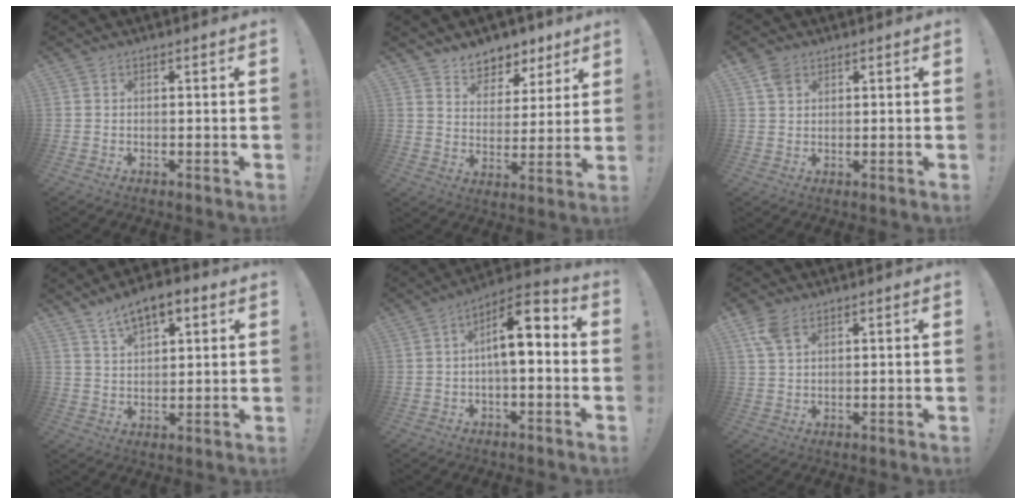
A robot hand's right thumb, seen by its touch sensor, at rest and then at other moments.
{"total": 7.5, "force": [5.8, 4.8, 0.9], "torque": [-0.012, -0.051, 0.112]}
{"total": 4.0, "force": [2.4, 2.8, 1.6], "torque": [-0.022, -0.007, 0.044]}
{"total": 8.6, "force": [5.4, 4.1, 5.3], "torque": [-0.088, -0.017, 0.099]}
{"total": 10.8, "force": [0.7, 4.1, 10.0], "torque": [-0.161, -0.001, 0.009]}
{"total": 6.1, "force": [3.4, 3.2, 4.0], "torque": [-0.081, -0.005, 0.069]}